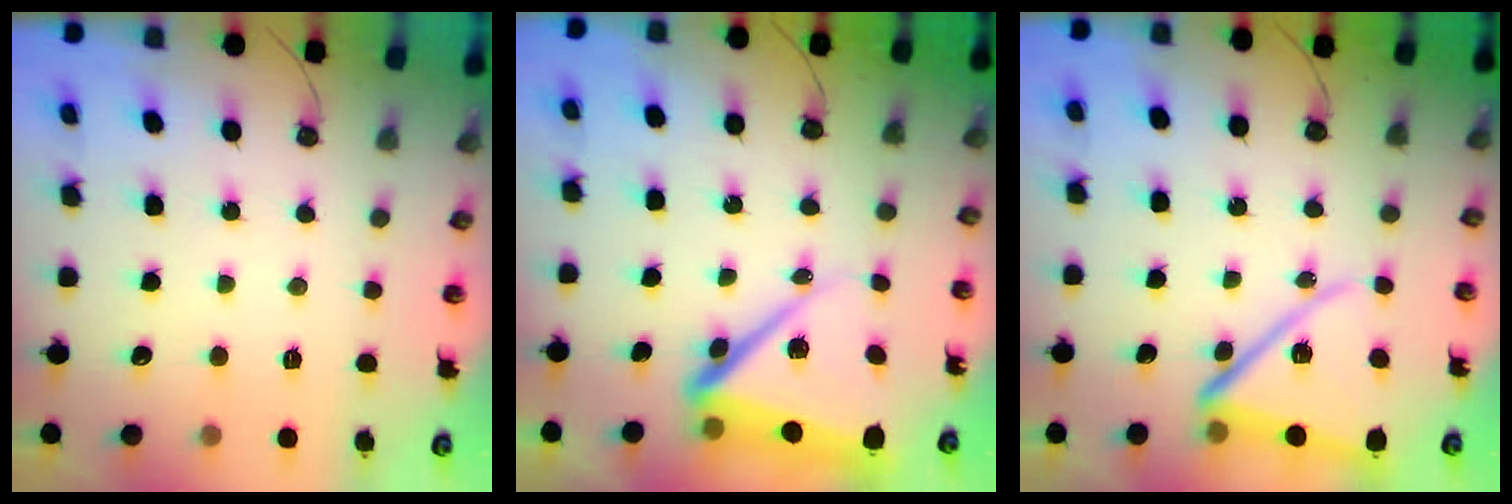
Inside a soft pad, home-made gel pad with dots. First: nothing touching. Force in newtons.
{"total": 12.5, "press": 12.4, "slide": 1.5}
{"total": 14.2, "press": 14.1, "slide": 1.4}